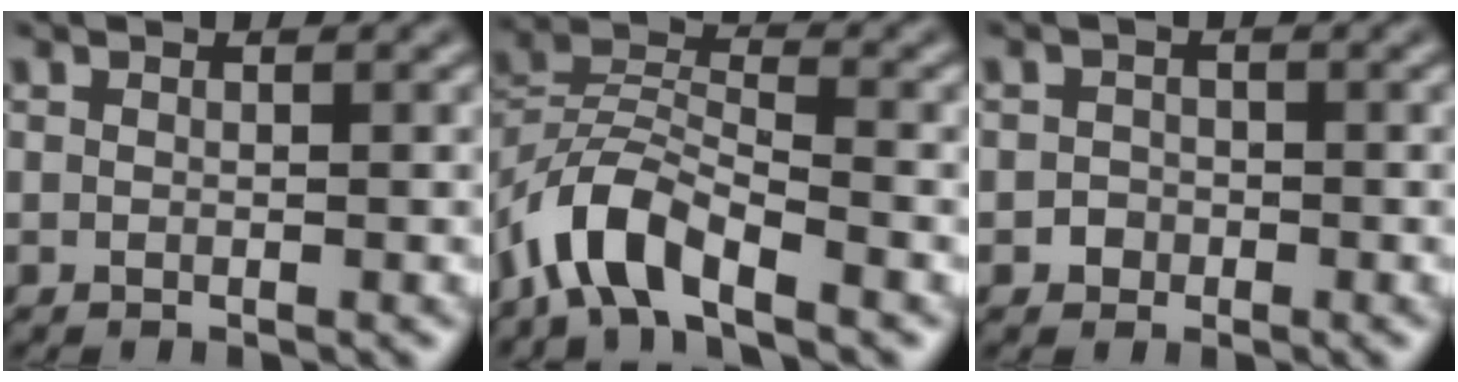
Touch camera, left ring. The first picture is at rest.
{"total": 6.4, "force": [-4.5, 2.3, 3.9], "torque": [-0.068, 0.004, -0.093]}
{"total": 1.2, "force": [-0.5, 1.1, 0.2], "torque": [0.008, 0.001, -0.010]}